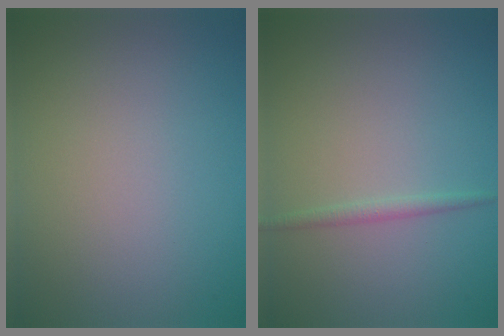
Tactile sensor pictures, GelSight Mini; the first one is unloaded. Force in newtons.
{"total": 1.0, "press": 1.0, "slide": 0.0}